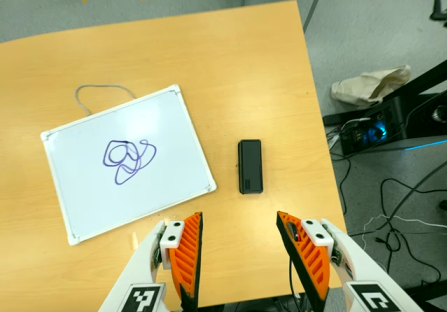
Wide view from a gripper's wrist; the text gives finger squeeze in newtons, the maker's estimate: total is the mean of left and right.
{"total": 0.0}